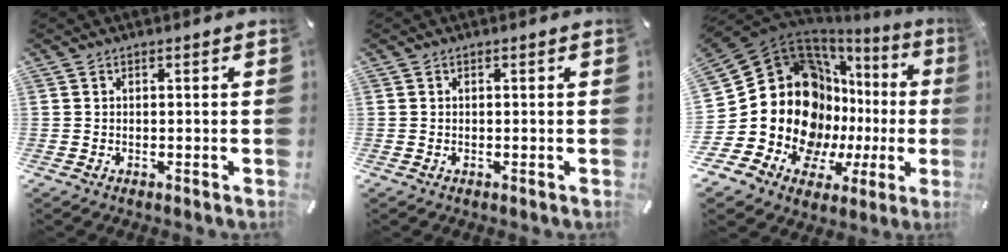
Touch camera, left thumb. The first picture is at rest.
{"total": 0.0}
{"total": 26.4, "force": [1.9, 19.5, 17.8], "torque": [-0.314, -0.065, 0.073]}